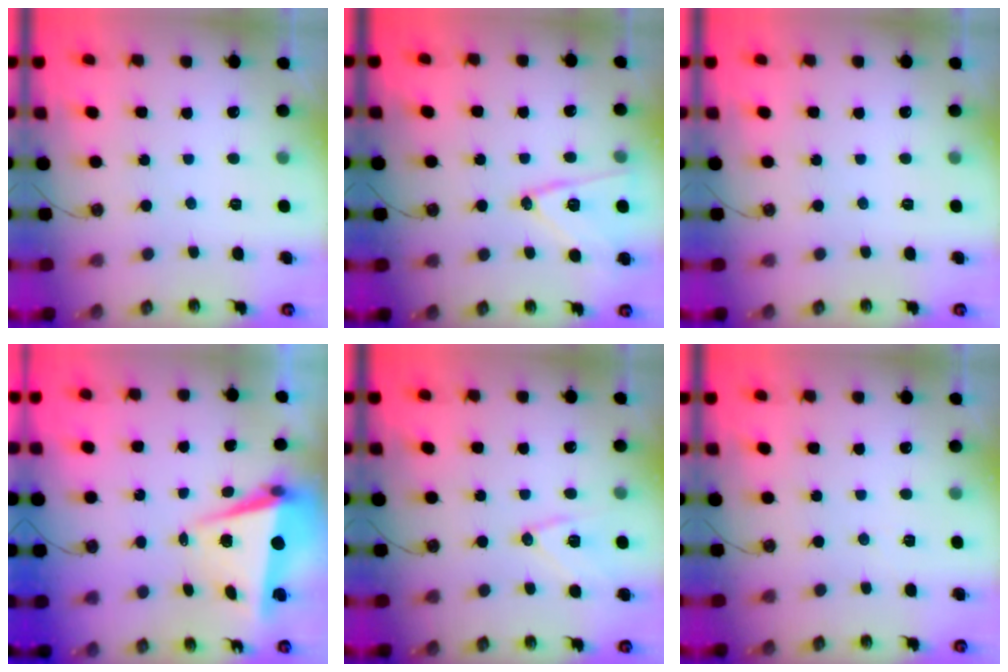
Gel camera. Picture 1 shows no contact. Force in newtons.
{"total": 13.2, "press": 13.1, "slide": 1.4}
{"total": 0.0}
{"total": 5.7, "press": 5.3, "slide": 2.0}
{"total": 10.8, "press": 10.8, "slide": 0.7}
{"total": 2.6, "press": 2.5, "slide": 0.8}